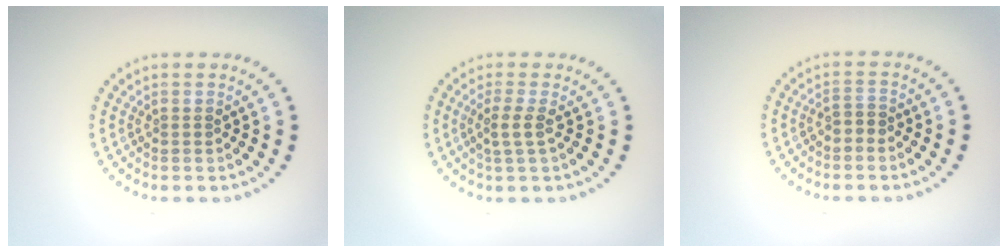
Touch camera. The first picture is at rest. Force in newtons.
{"total": 1.8, "press": 1.3, "slide": 1.2}
{"total": 1.1, "press": 1.0, "slide": 0.5}